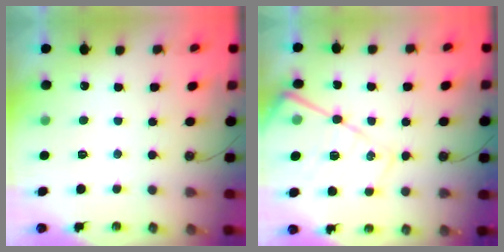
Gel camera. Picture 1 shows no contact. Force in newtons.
{"total": 18.9, "press": 18.8, "slide": 1.8}